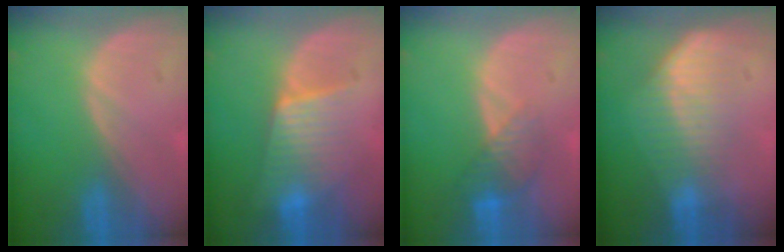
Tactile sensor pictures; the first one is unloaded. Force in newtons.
{"total": 6.3, "press": 6.3, "slide": 0.8}
{"total": 4.2, "press": 3.8, "slide": 1.7}
{"total": 7.4, "press": 6.4, "slide": 3.8}